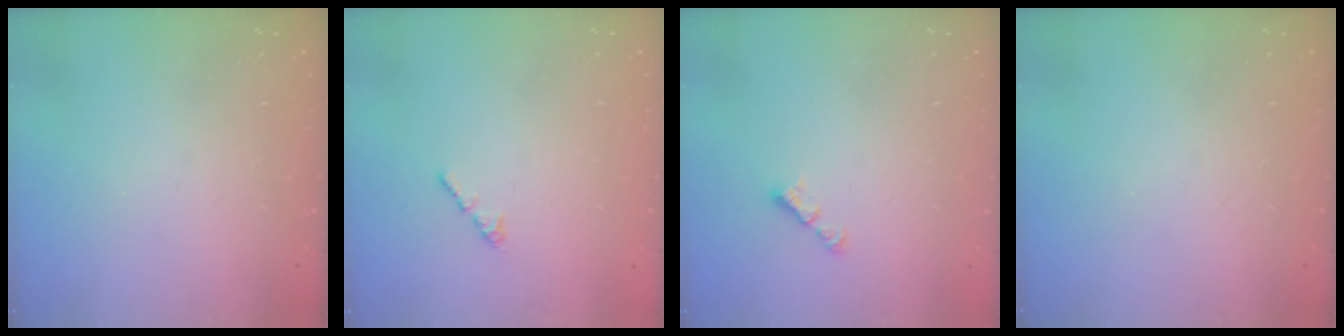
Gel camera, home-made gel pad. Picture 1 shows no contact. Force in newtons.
{"total": 0.7, "press": 0.6, "slide": 0.4}
{"total": 3.1, "press": 3.1, "slide": 0.1}
{"total": 0.0}